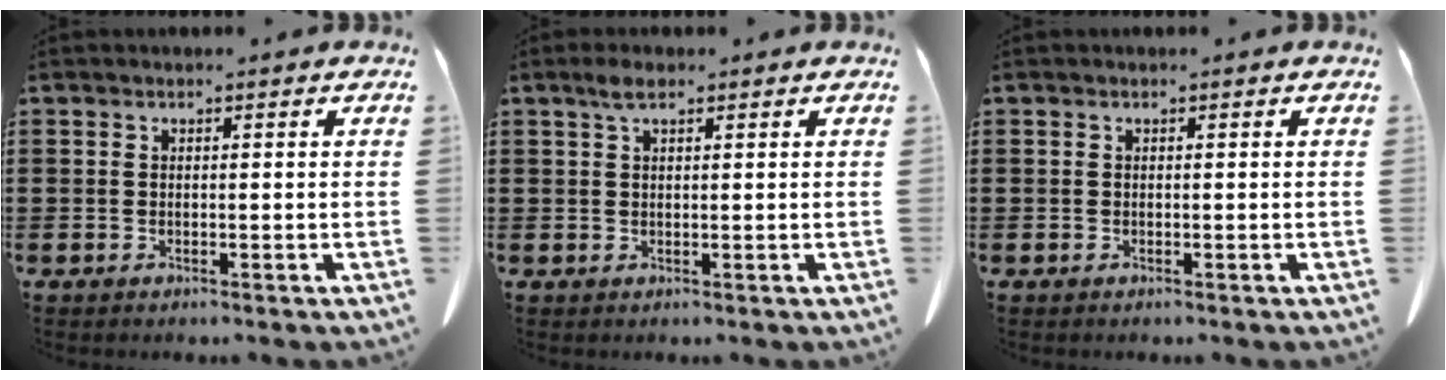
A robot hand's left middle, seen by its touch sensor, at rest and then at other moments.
{"total": 2.1, "force": [1.2, 0.7, 1.7], "torque": [-0.036, 0.004, 0.020]}
{"total": 0.0}